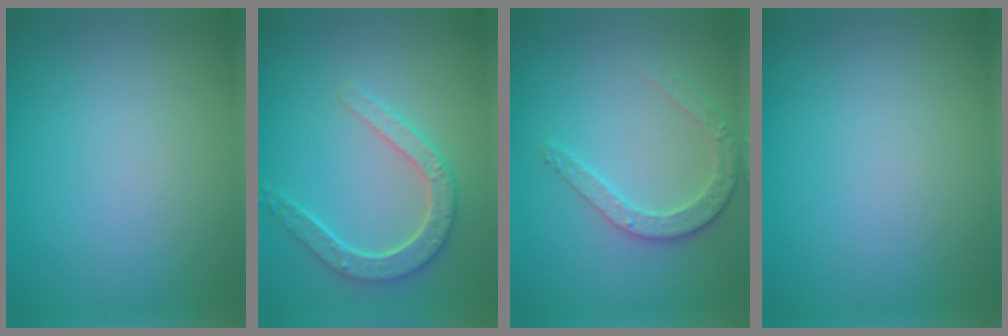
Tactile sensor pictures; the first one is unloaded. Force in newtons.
{"total": 4.0, "press": 3.5, "slide": 2.1}
{"total": 2.7, "press": 2.6, "slide": 0.7}
{"total": 0.0}